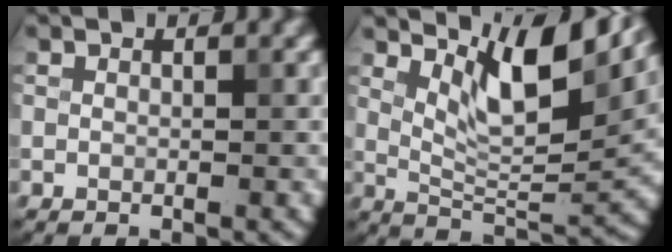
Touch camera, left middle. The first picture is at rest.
{"total": 8.2, "force": [4.7, 2.2, 6.3], "torque": [-0.106, -0.004, 0.083]}